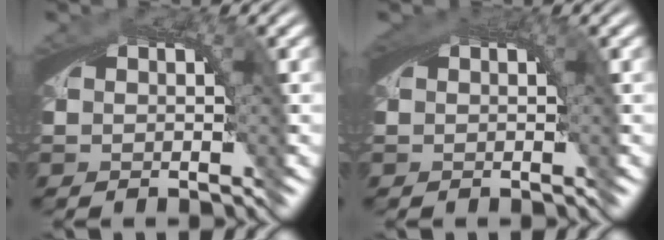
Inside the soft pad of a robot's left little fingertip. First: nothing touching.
{"total": 1.0, "force": [0.4, 0.1, 0.9], "torque": [-0.014, 0.003, 0.008]}